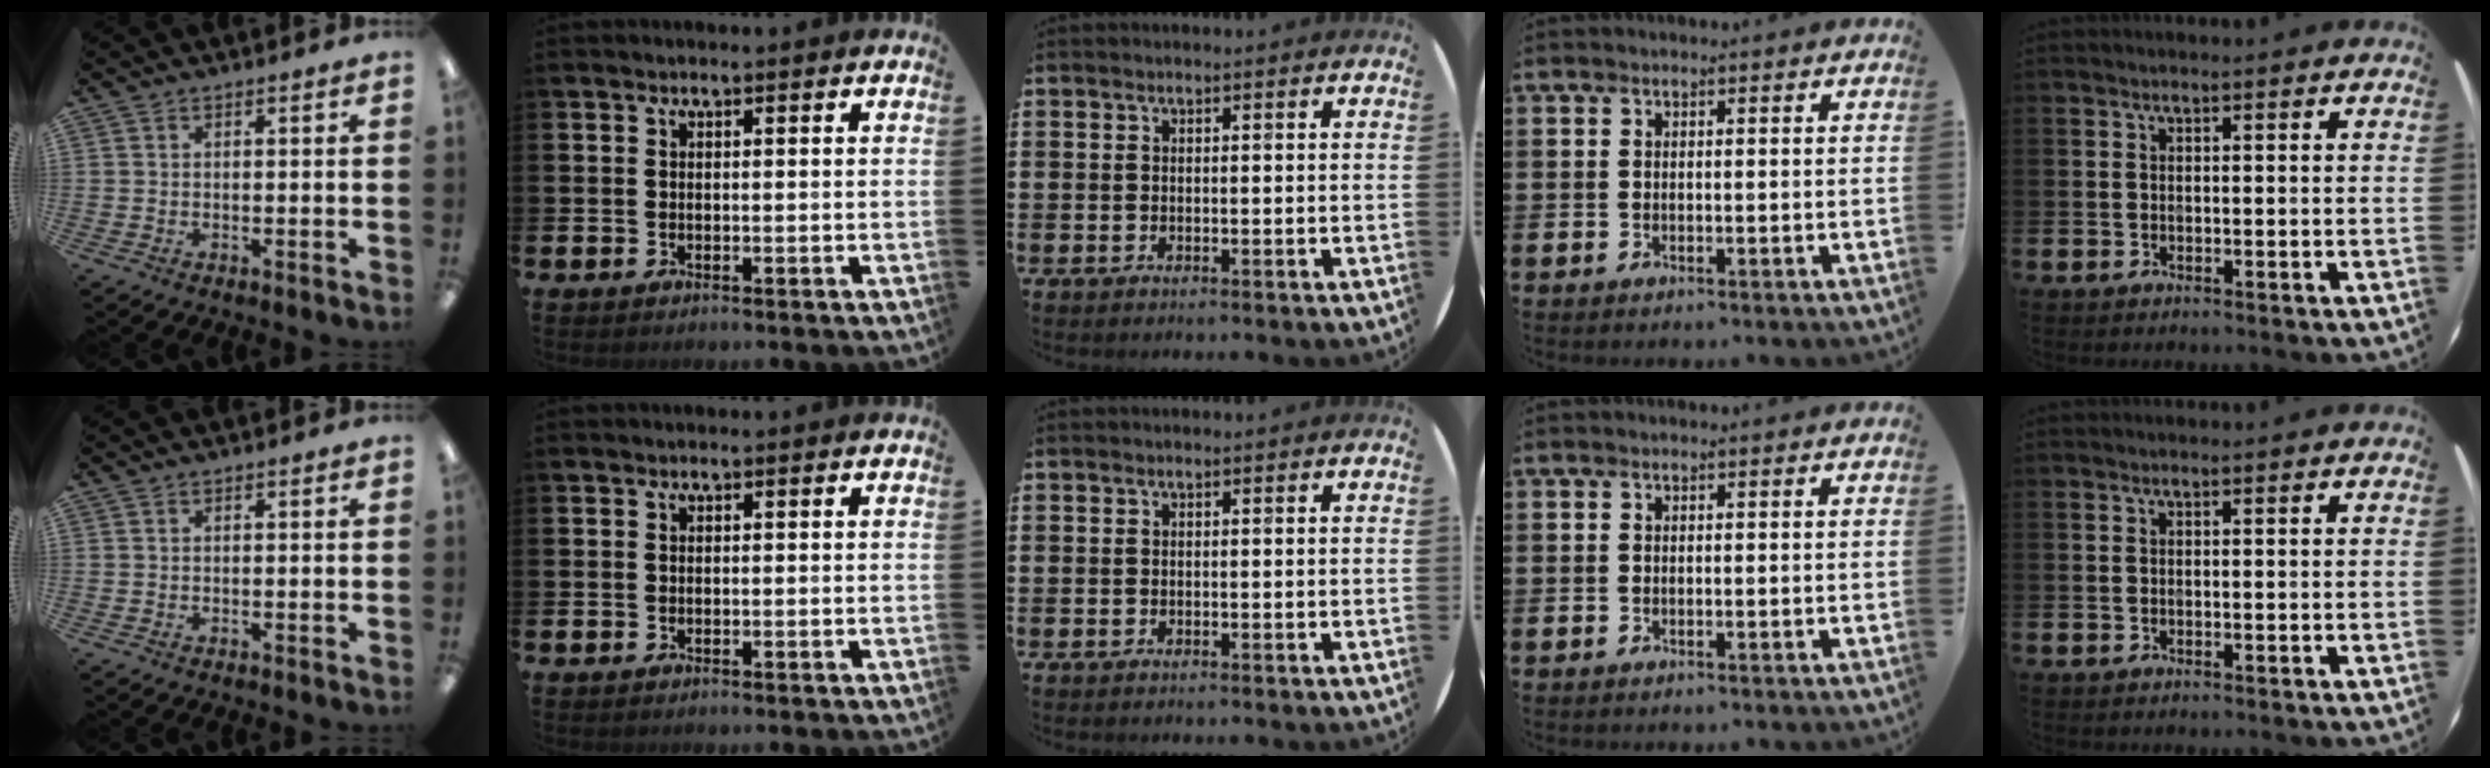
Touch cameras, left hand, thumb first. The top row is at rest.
{}